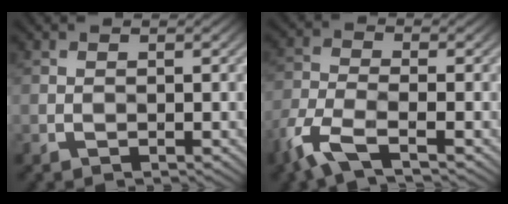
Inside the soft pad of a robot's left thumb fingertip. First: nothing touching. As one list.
[{"total": 5.9, "force": [-3.3, 1.9, 4.5], "torque": [-0.103, -0.005, -0.083]}]